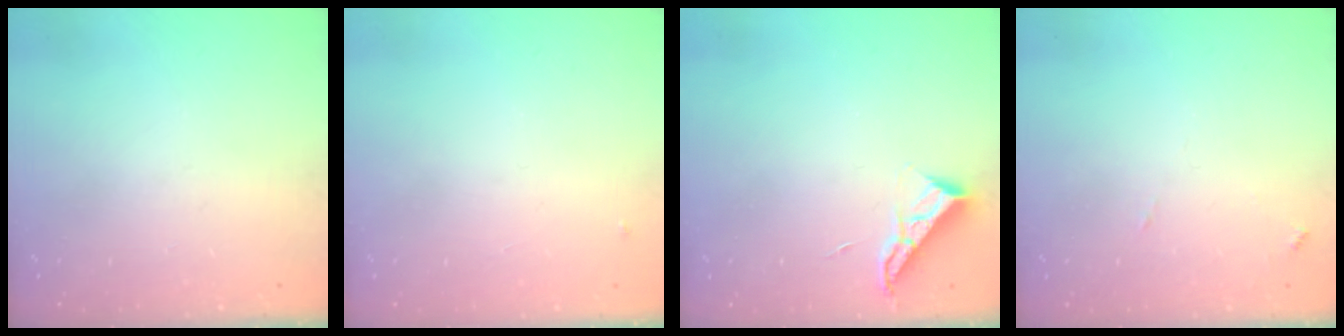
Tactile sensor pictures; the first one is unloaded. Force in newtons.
{"total": 2.8, "press": 2.8, "slide": 0.4}
{"total": 6.8, "press": 6.8, "slide": 0.5}
{"total": 6.3, "press": 6.3, "slide": 0.5}